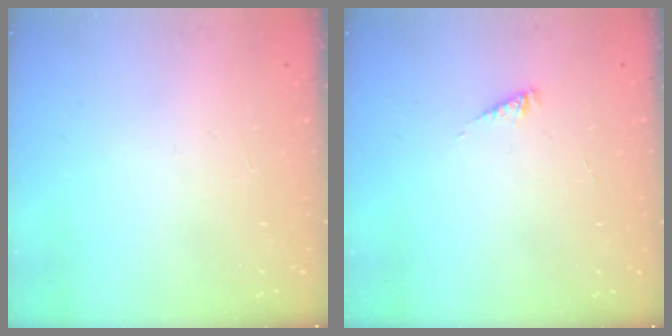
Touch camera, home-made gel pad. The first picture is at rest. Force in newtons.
{"total": 1.6, "press": 1.6, "slide": 0.3}